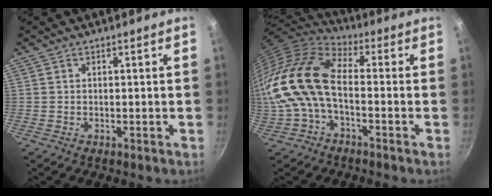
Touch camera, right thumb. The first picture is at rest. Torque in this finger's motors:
{"motor_torque": [2.06, 2.95, 2.06, -0.71, 0.54]}